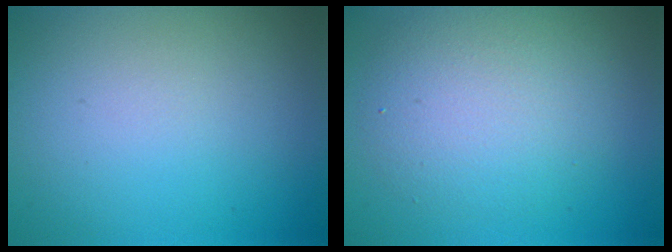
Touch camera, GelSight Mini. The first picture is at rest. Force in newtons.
{"total": 5.2, "press": 5.2, "slide": 0.3}